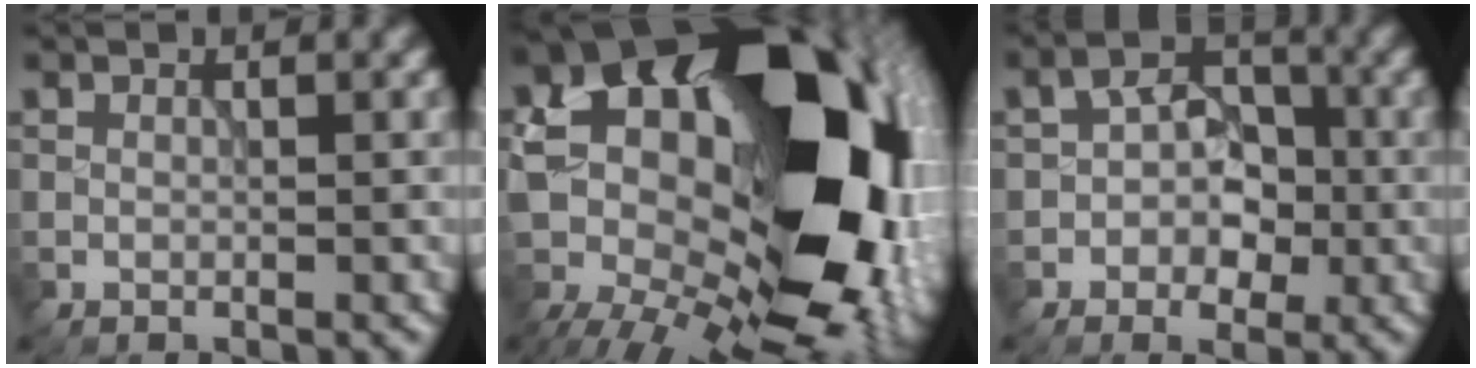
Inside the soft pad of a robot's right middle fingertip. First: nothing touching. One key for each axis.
{"total": 23.1, "fx": 1.1, "fy": 14.6, "fz": 17.9, "tx": -0.332, "ty": 0.001, "tz": 0.029}
{"total": 4.7, "fx": -0.9, "fy": 3.3, "fz": 3.2, "tx": -0.033, "ty": 0.007, "tz": -0.022}